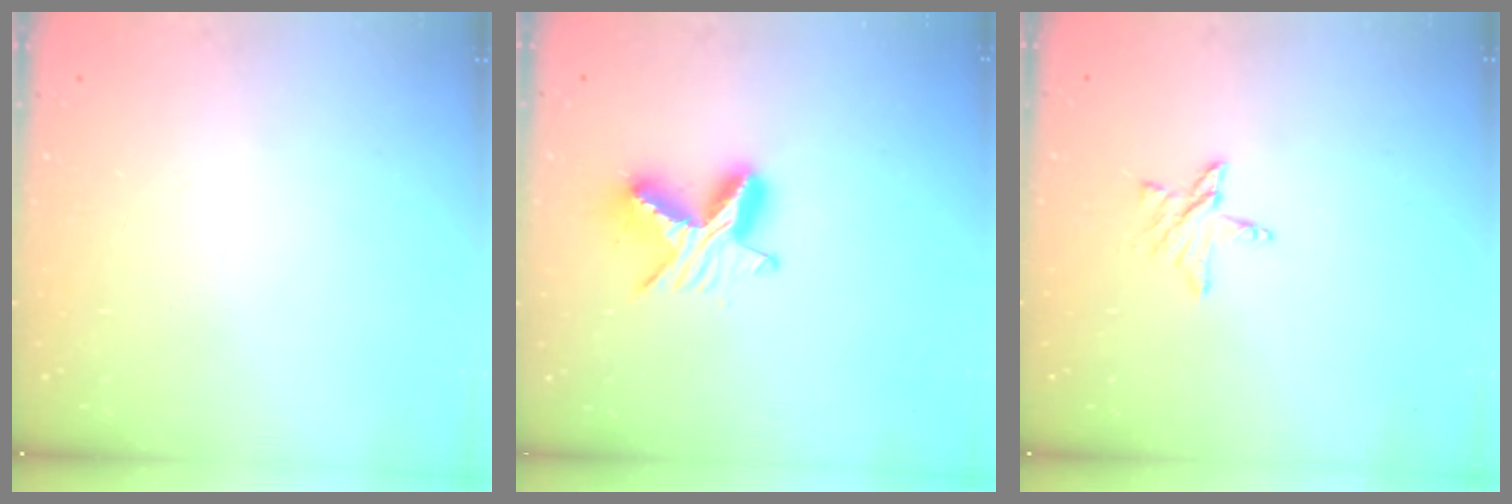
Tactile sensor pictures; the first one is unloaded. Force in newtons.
{"total": 10.9, "press": 10.9, "slide": 0.1}
{"total": 5.5, "press": 5.5, "slide": 0.5}